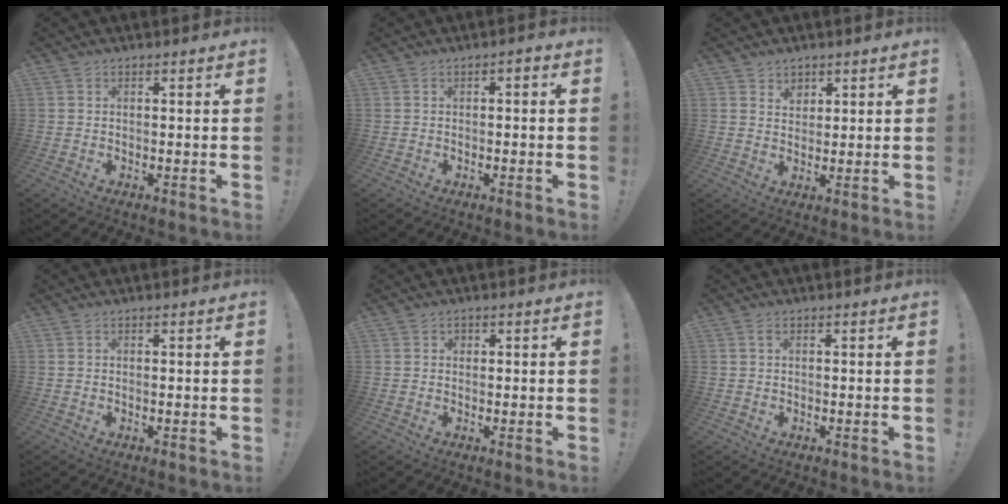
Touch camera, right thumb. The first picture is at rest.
{"total": 1.4, "force": [-1.1, 0.6, 0.6], "torque": [-0.014, 0.008, -0.020]}
{"total": 3.7, "force": [2.4, 2.7, 0.7], "torque": [-0.001, -0.015, 0.042]}
{"total": 0.0}
{"total": 1.2, "force": [0.4, 1.0, 0.4], "torque": [-0.007, 0.003, 0.006]}
{"total": 1.1, "force": [0.5, 0.6, 0.8], "torque": [-0.008, 0.000, 0.007]}